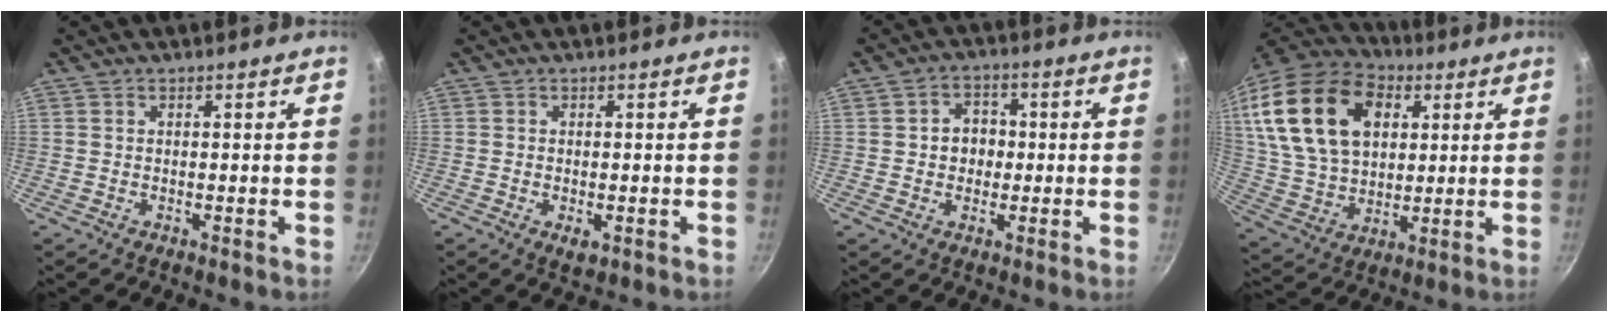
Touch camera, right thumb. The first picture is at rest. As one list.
[{"total": 2.3, "force": [-0.6, 1.2, 1.9], "torque": [-0.030, -0.007, -0.007]}, {"total": 5.6, "force": [0.0, 4.7, 3.0], "torque": [-0.015, 0.009, -0.005]}, {"total": 25.2, "force": [7.8, 16.5, 17.3], "torque": [-0.311, -0.002, 0.143]}]